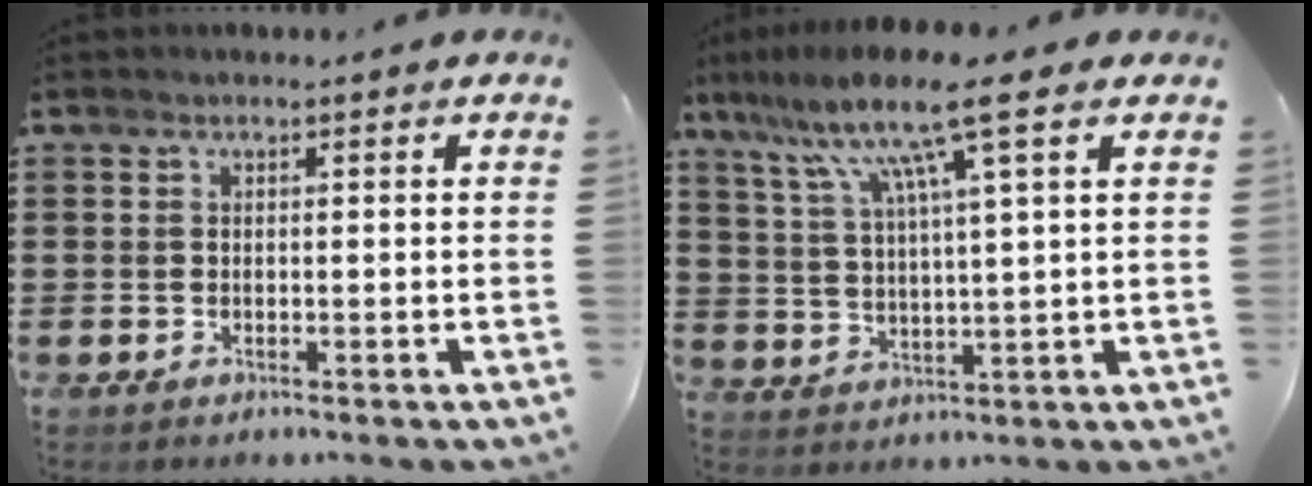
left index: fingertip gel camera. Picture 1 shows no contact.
{"total": 11.0, "force": [6.8, 0.5, 8.7], "torque": [-0.185, -0.013, 0.111]}